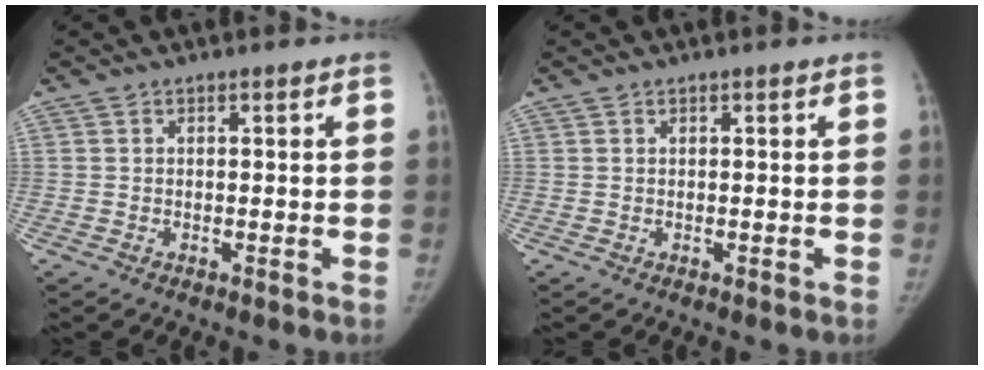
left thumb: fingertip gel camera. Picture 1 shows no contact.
{"total": 0.0}